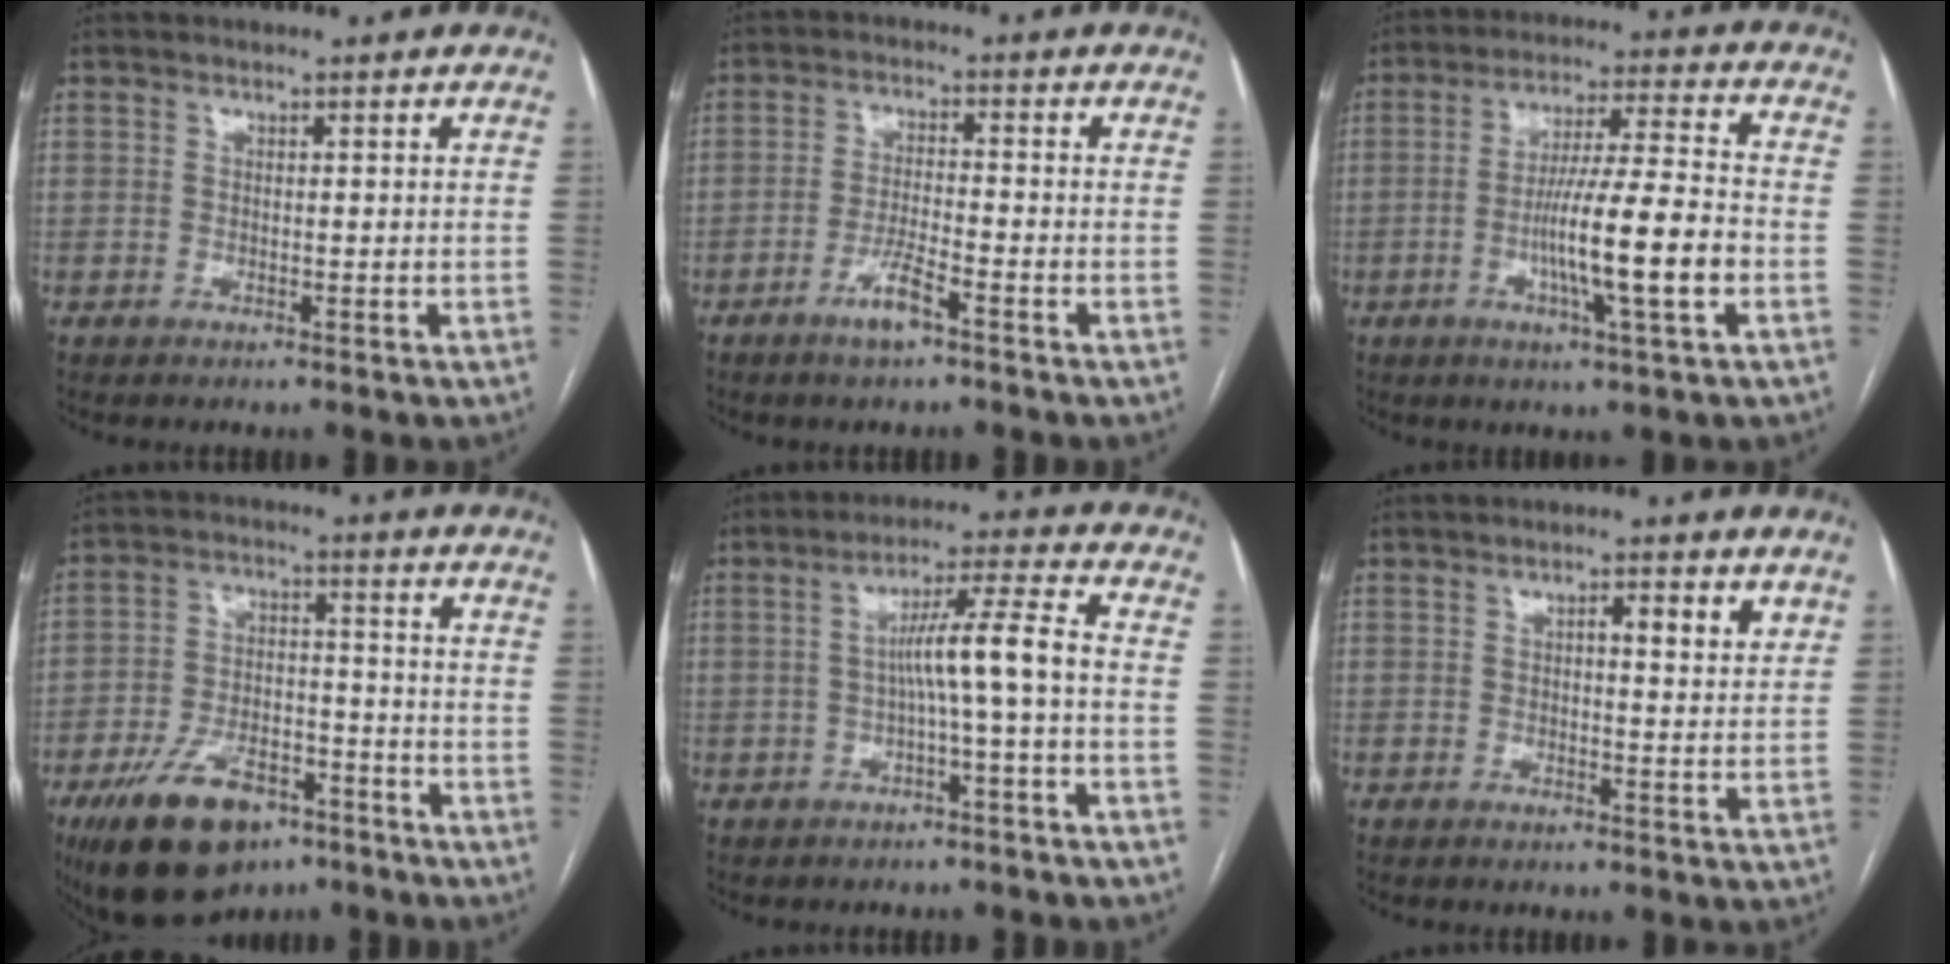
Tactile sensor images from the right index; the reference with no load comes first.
{"total": 4.7, "force": [-2.9, 0.4, 3.6], "torque": [-0.072, -0.004, -0.056]}
{"total": 12.5, "force": [-3.2, 0.0, 12.0], "torque": [-0.215, -0.002, -0.059]}
{"total": 14.2, "force": [-9.2, 6.7, 8.4], "torque": [-0.158, 0.003, -0.152]}
{"total": 7.3, "force": [-1.1, -0.9, 7.2], "torque": [-0.121, 0.023, -0.014]}
{"total": 3.6, "force": [1.6, 0.8, 3.1], "torque": [-0.045, 0.000, 0.019]}